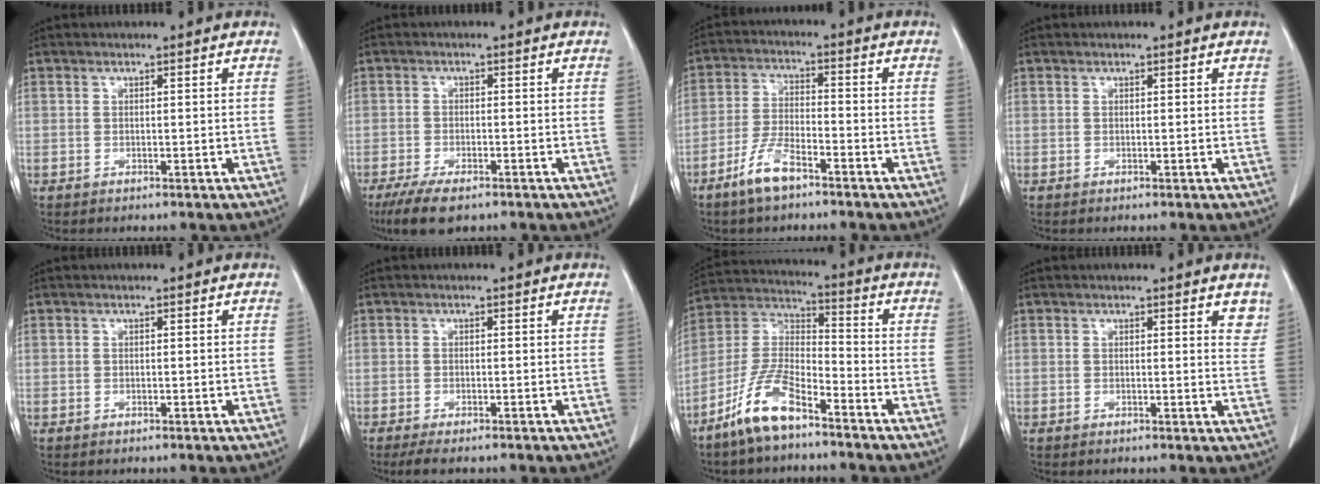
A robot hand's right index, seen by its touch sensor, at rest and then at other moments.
{"total": 5.9, "force": [-4.1, 2.0, 3.7], "torque": [-0.070, -0.011, -0.070]}
{"total": 6.4, "force": [-4.5, 1.7, 4.3], "torque": [-0.093, -0.003, -0.088]}
{"total": 0.0}
{"total": 0.0}
{"total": 2.4, "force": [-1.8, 0.5, 1.4], "torque": [-0.026, -0.008, -0.030]}
{"total": 10.7, "force": [-7.4, 3.0, 7.1], "torque": [-0.156, -0.002, -0.150]}
{"total": 3.1, "force": [2.5, 0.9, 1.6], "torque": [-0.011, -0.012, 0.018]}